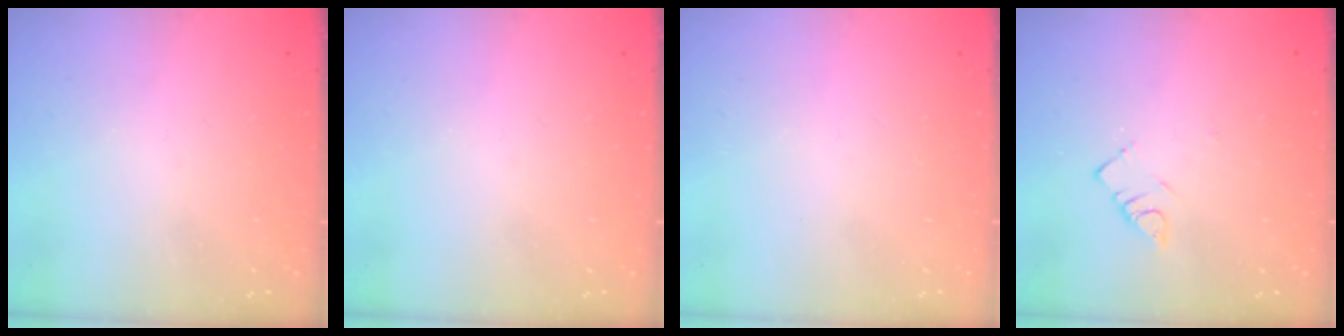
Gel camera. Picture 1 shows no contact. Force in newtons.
{"total": 0.0}
{"total": 1.6, "press": 1.6, "slide": 0.1}
{"total": 3.4, "press": 3.3, "slide": 0.6}